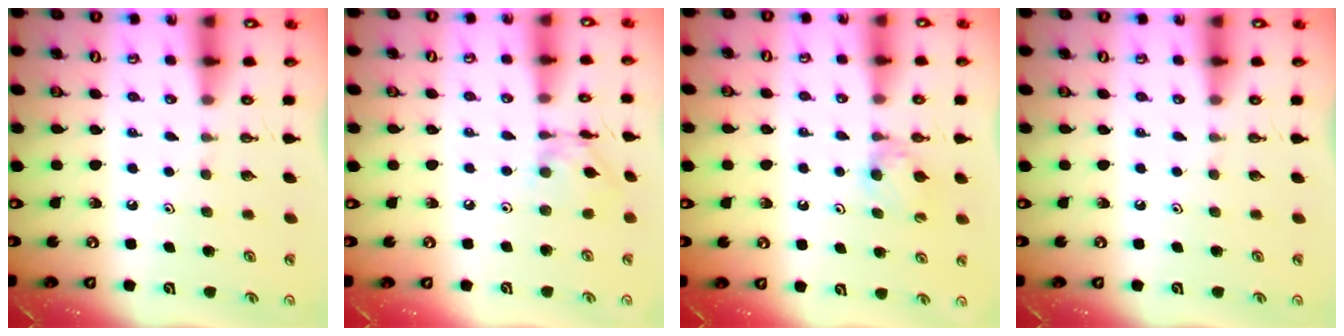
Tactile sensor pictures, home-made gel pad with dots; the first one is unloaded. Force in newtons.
{"total": 6.7, "press": 6.7, "slide": 0.3}
{"total": 5.6, "press": 5.6, "slide": 0.8}
{"total": 0.0}